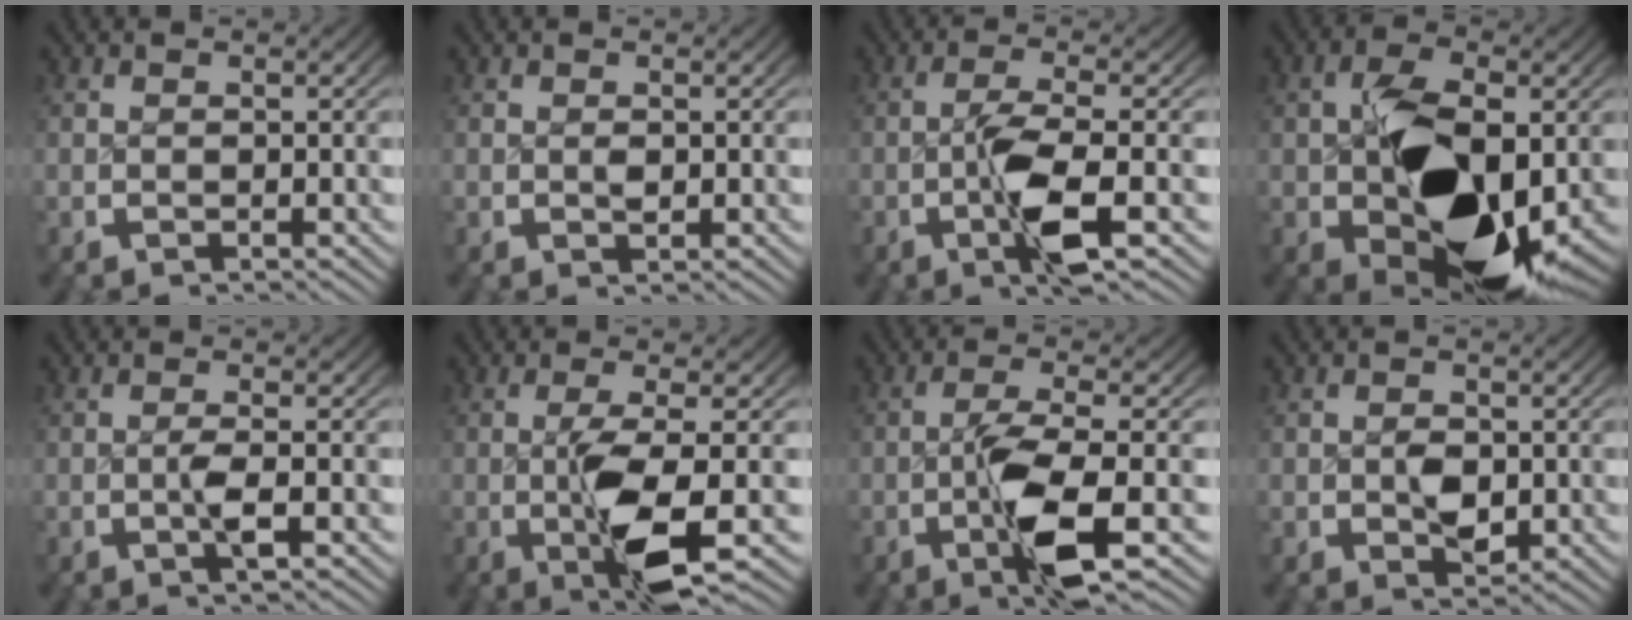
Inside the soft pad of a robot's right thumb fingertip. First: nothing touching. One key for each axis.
{"total": 0.8, "fx": 0.1, "fy": 0.5, "fz": 0.6, "tx": -0.014, "ty": -0.007, "tz": 0.006}
{"total": 5.8, "fx": -1.2, "fy": 1.8, "fz": 5.4, "tx": -0.105, "ty": -0.013, "tz": -0.019}
{"total": 15.7, "fx": -2.3, "fy": 9.2, "fz": 12.6, "tx": -0.221, "ty": -0.054, "tz": -0.012}
{"total": 2.4, "fx": -0.5, "fy": 0.7, "fz": 2.3, "tx": -0.045, "ty": -0.001, "tz": -0.012}
{"total": 6.8, "fx": -1.1, "fy": 1.8, "fz": 6.4, "tx": -0.119, "ty": -0.014, "tz": -0.010}
{"total": 7.1, "fx": -1.5, "fy": 2.2, "fz": 6.5, "tx": -0.127, "ty": -0.014, "tz": -0.020}
{"total": 3.2, "fx": -0.3, "fy": 2.1, "fz": 2.3, "tx": -0.045, "ty": -0.019, "tz": 0.004}